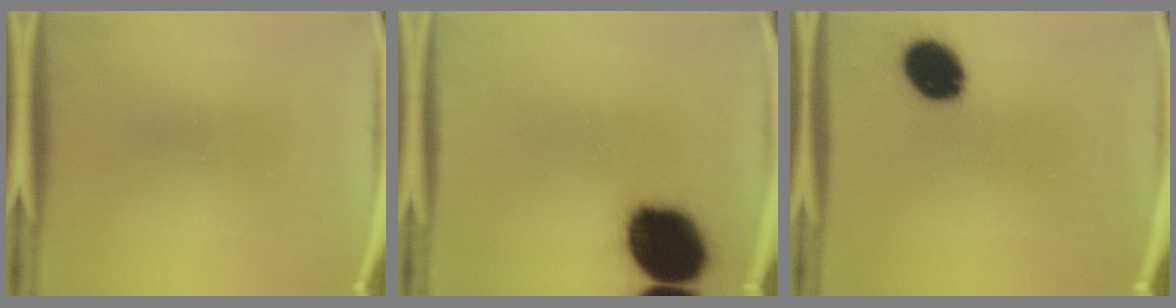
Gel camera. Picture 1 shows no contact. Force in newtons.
{"total": 18.2}
{"total": 12.6}